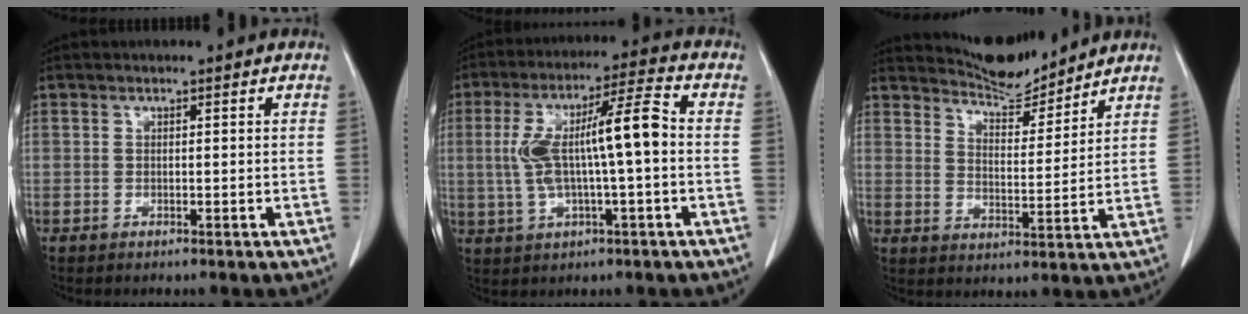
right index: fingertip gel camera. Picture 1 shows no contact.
{"total": 11.9, "force": [0.1, 1.9, 11.8], "torque": [-0.225, 0.029, 0.004]}
{"total": 8.3, "force": [8.1, 0.9, 1.6], "torque": [-0.033, -0.009, 0.137]}